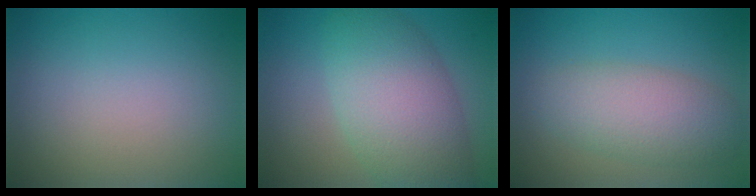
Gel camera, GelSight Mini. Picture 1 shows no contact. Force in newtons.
{"total": 8.3, "press": 8.3, "slide": 0.5}
{"total": 4.8, "press": 4.8, "slide": 0.4}